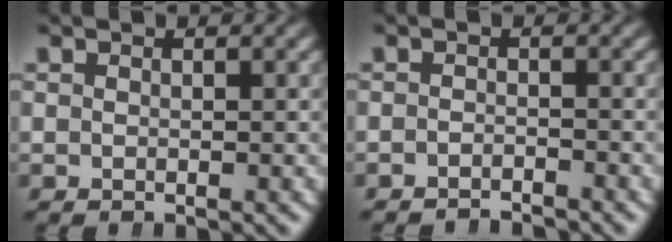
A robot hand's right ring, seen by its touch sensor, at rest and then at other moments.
{"total": 2.5, "force": [-2.5, 0.1, 0.0], "torque": [-0.008, -0.013, -0.037]}